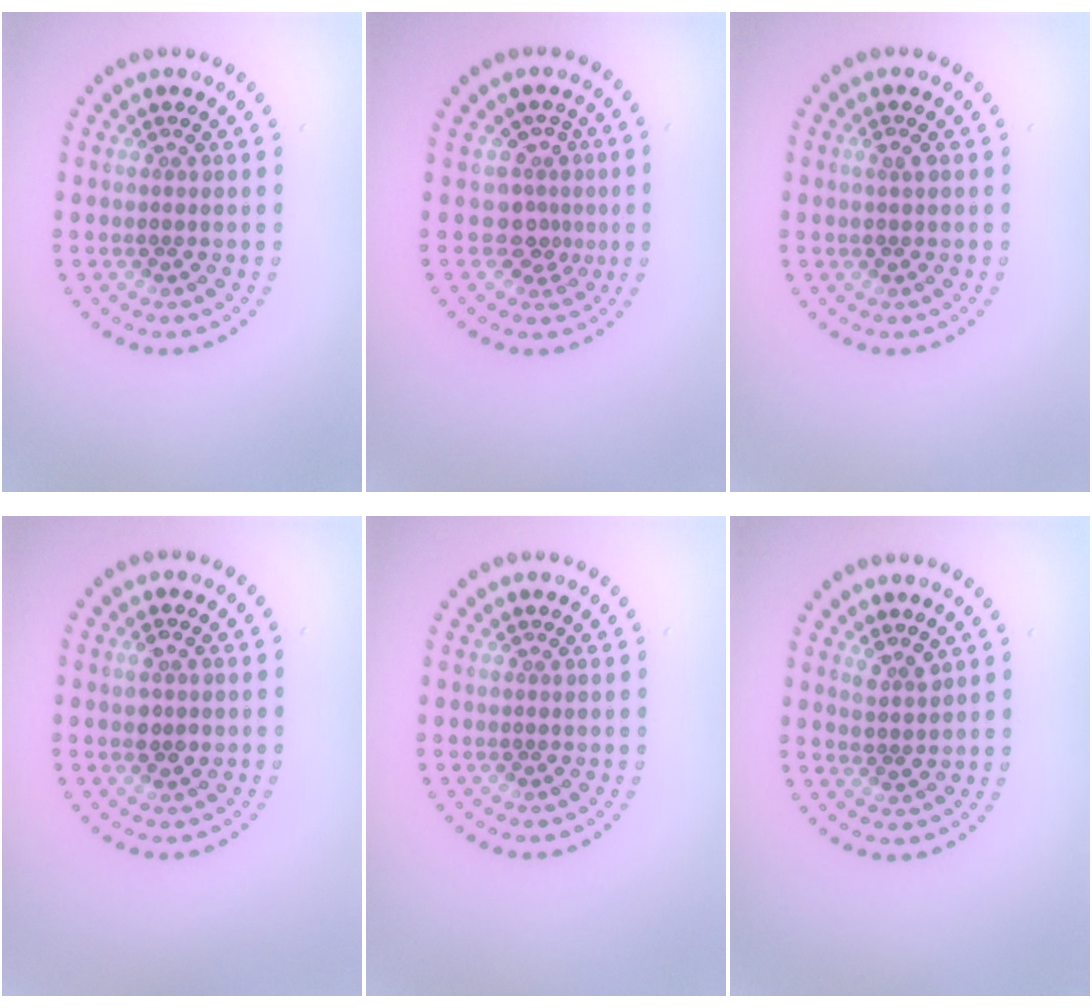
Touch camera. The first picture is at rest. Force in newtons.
{"total": 2.5, "press": 1.8, "slide": 1.7}
{"total": 0.9, "press": 0.8, "slide": 0.3}
{"total": 1.9, "press": 1.9, "slide": 0.2}
{"total": 0.0}
{"total": 1.8, "press": 1.5, "slide": 1.1}